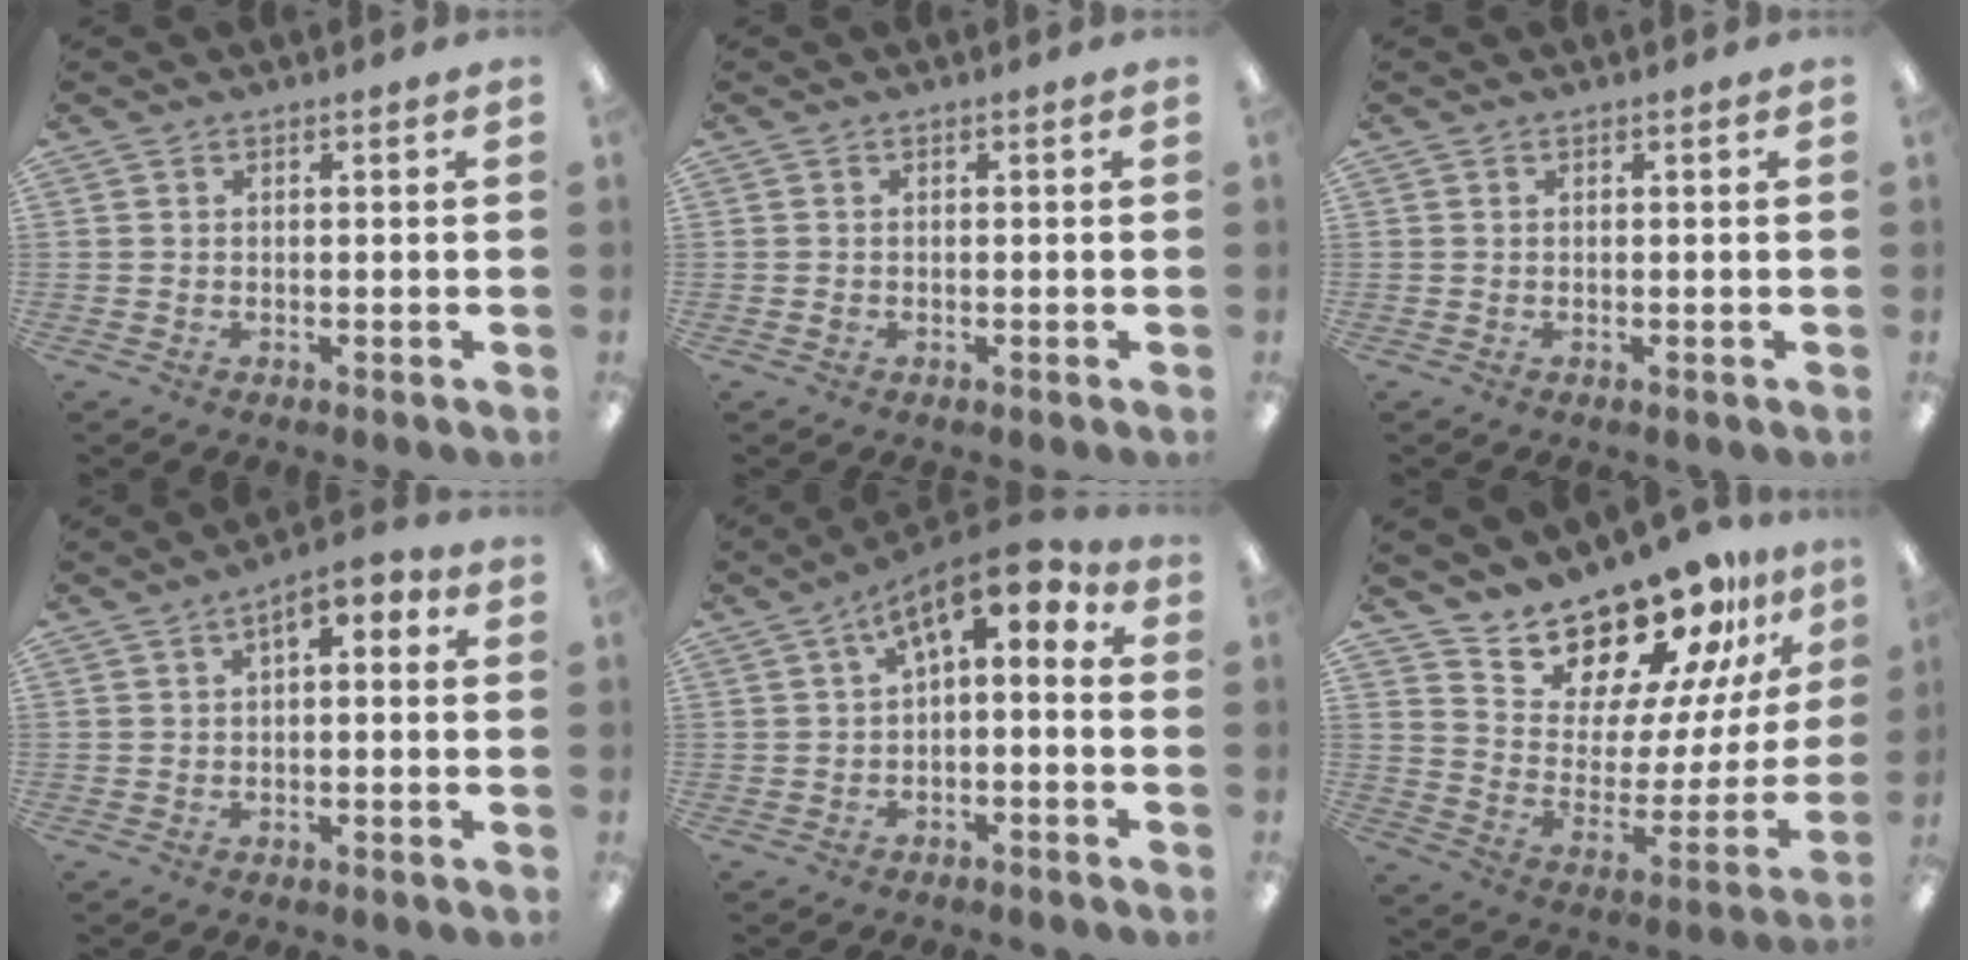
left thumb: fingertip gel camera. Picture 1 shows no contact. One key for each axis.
{"total": 0.6, "fx": -0.2, "fy": 0.5, "fz": 0.2, "tx": -0.004, "ty": 0.003, "tz": -0.005}
{"total": 0.0}
{"total": 4.5, "fx": 1.1, "fy": 2.4, "fz": 3.6, "tx": -0.047, "ty": -0.002, "tz": 0.012}
{"total": 8.7, "fx": 3.0, "fy": 3.4, "fz": 7.4, "tx": -0.111, "ty": -0.016, "tz": 0.048}
{"total": 18.6, "fx": 17.4, "fy": 5.2, "fz": 3.9, "tx": -0.066, "ty": -0.164, "tz": 0.302}